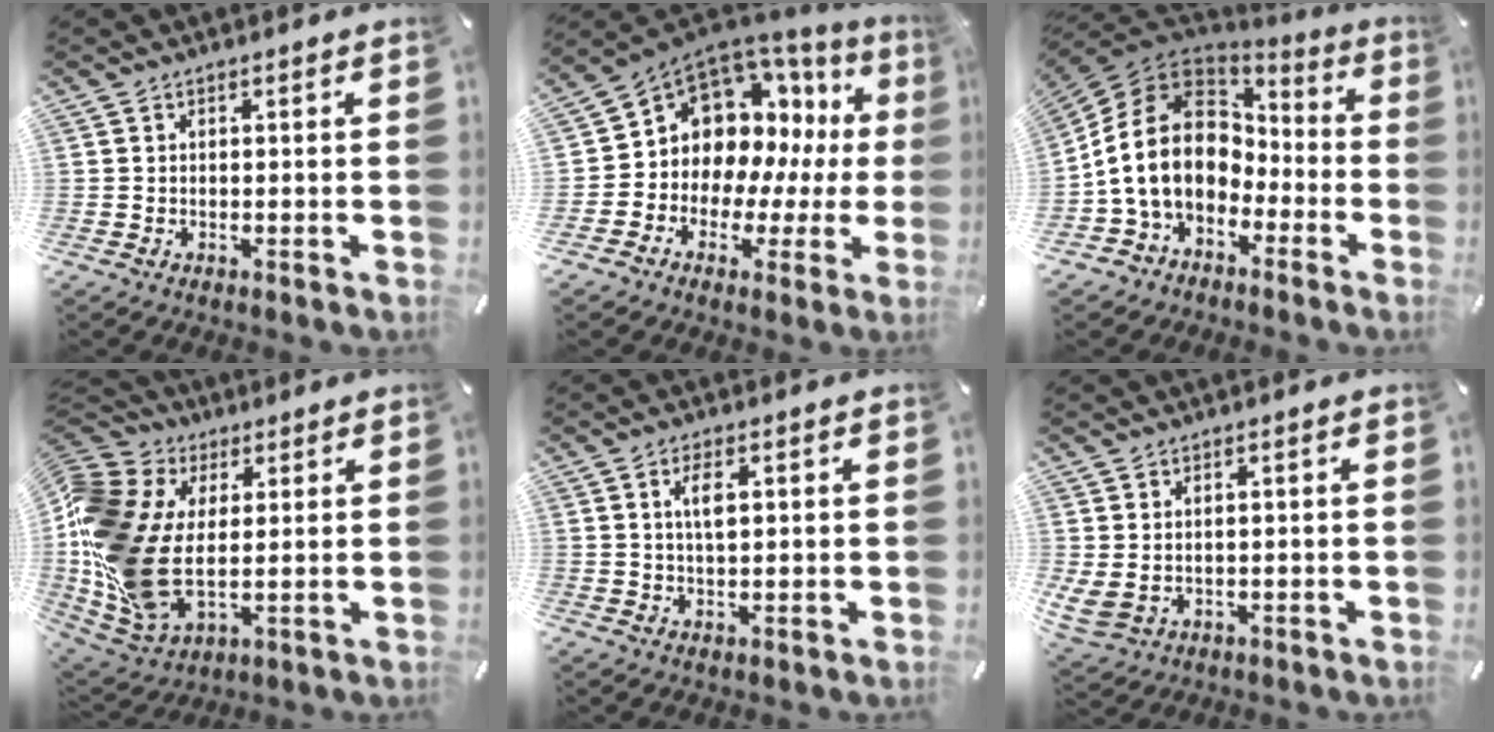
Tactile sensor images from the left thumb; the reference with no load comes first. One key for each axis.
{"total": 9.8, "fx": 3.8, "fy": 8.5, "fz": 3.2, "tx": -0.066, "ty": -0.054, "tz": 0.078}
{"total": 16.7, "fx": -0.8, "fy": 13.0, "fz": 10.4, "tx": -0.237, "ty": 0.010, "tz": -0.016}
{"total": 15.9, "fx": 0.6, "fy": 12.2, "fz": 10.3, "tx": -0.270, "ty": -0.020, "tz": 0.010}
{"total": 4.2, "fx": 1.2, "fy": 1.5, "fz": 3.8, "tx": -0.080, "ty": 0.005, "tz": 0.019}
{"total": 3.4, "fx": 1.8, "fy": 2.1, "fz": 2.1, "tx": -0.058, "ty": -0.012, "tz": 0.032}